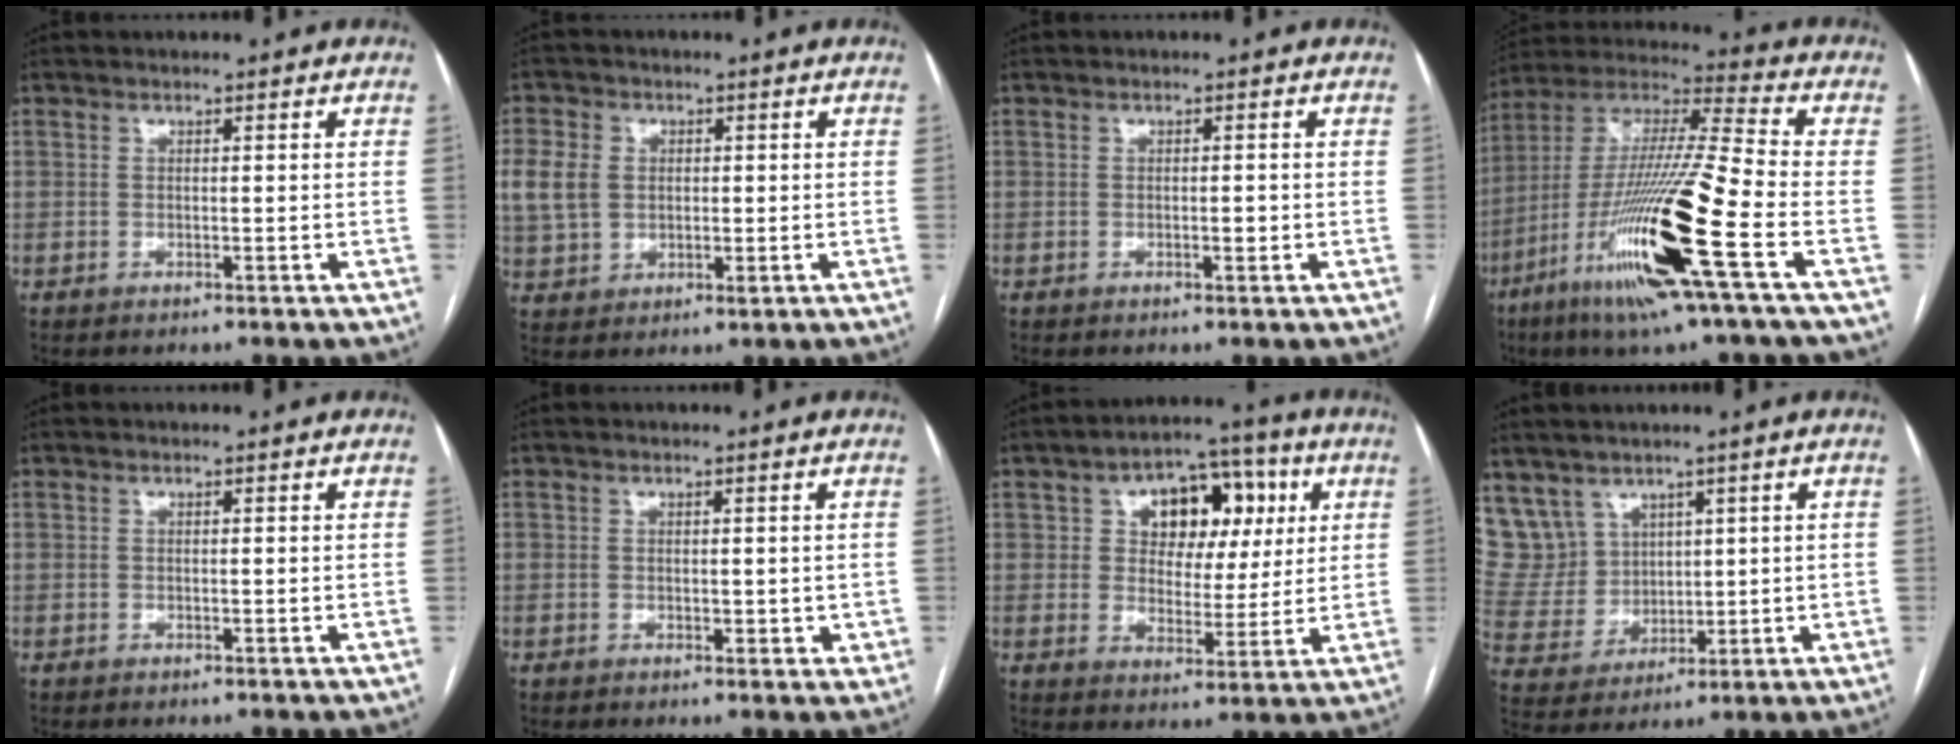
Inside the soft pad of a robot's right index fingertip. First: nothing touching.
{"total": 8.4, "force": [1.4, 6.9, 4.6], "torque": [-0.112, 0.009, 0.034]}
{"total": 1.1, "force": [-0.2, 0.4, 0.9], "torque": [-0.015, 0.000, -0.001]}
{"total": 21.6, "force": [-8.6, 0.0, 19.8], "torque": [-0.405, -0.035, -0.167]}
{"total": 0.0}
{"total": 2.2, "force": [0.3, 1.8, 1.3], "torque": [-0.013, 0.001, 0.008]}
{"total": 11.6, "force": [3.6, 7.6, 8.1], "torque": [-0.104, 0.038, 0.059]}
{"total": 10.0, "force": [6.3, 7.6, 1.2], "torque": [-0.043, 0.035, 0.150]}